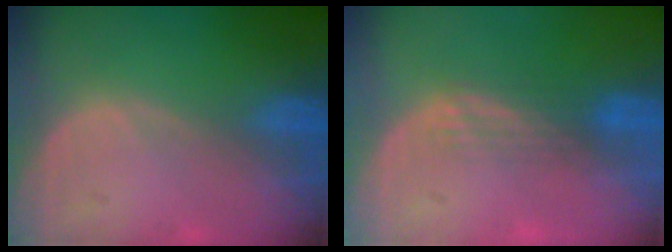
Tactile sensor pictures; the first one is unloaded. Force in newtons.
{"total": 2.9, "press": 2.5, "slide": 1.5}